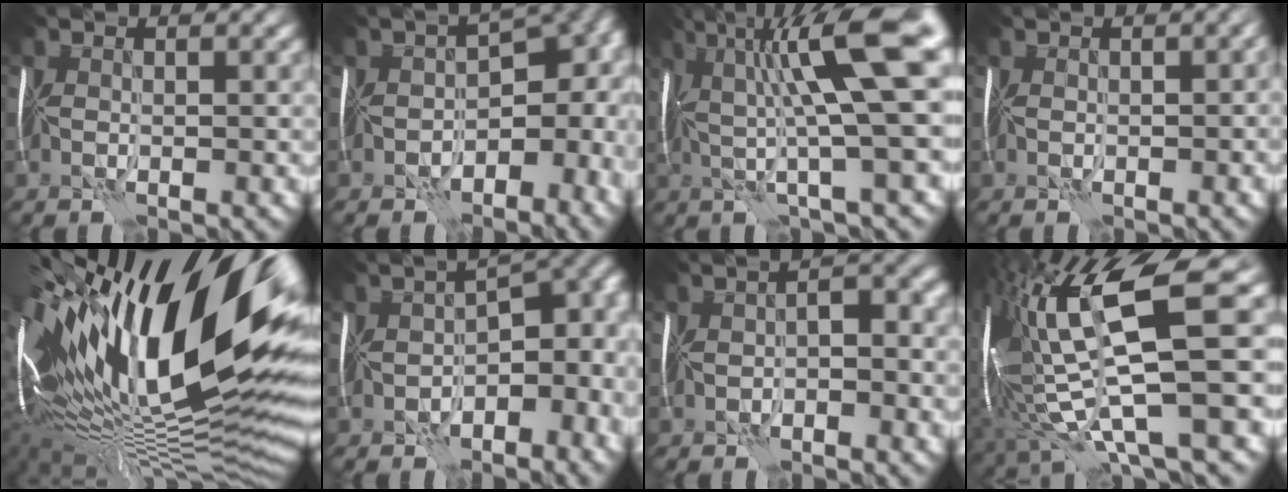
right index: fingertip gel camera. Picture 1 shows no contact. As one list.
[{"total": 12.2, "force": [-3.8, 7.4, 9.0], "torque": [-0.073, -0.014, -0.042]}, {"total": 12.1, "force": [2.5, 1.9, 11.6], "torque": [-0.185, 0.018, 0.046]}, {"total": 1.8, "force": [0.0, 1.0, 1.5], "torque": [-0.012, -0.001, 0.009]}, {"total": 21.7, "force": [6.0, 8.4, 19.2], "torque": [-0.330, 0.003, 0.101]}, {"total": 10.7, "force": [-2.4, 6.3, 8.2], "torque": [-0.078, 0.000, -0.031]}, {"total": 2.5, "force": [-0.6, 1.1, 2.1], "torque": [-0.029, 0.007, -0.012]}, {"total": 14.5, "force": [1.7, 3.0, 14.1], "torque": [-0.273, 0.002, 0.047]}]